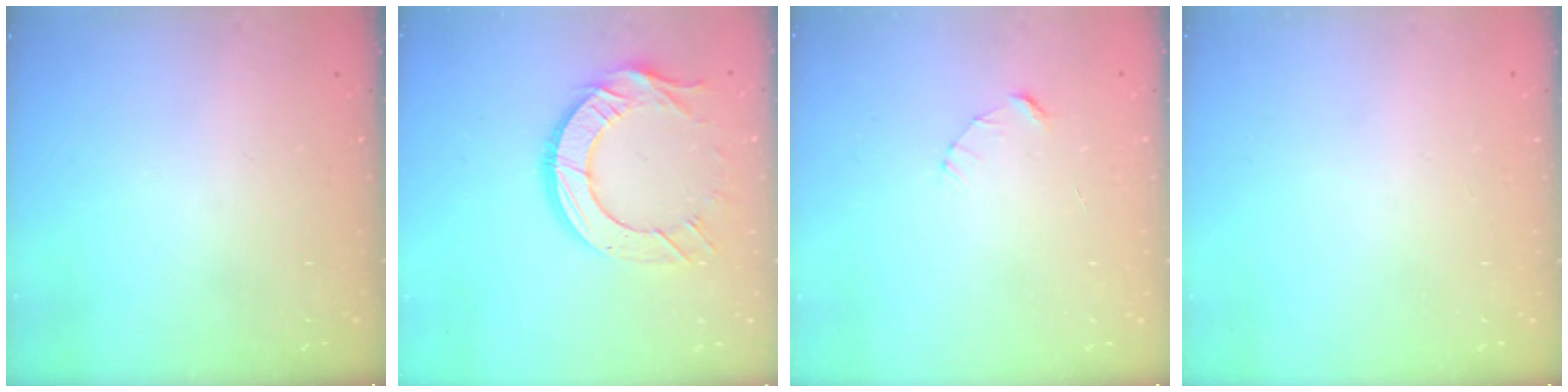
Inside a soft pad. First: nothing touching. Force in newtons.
{"total": 12.8, "press": 12.7, "slide": 1.1}
{"total": 2.4, "press": 2.4, "slide": 0.2}
{"total": 0.0}